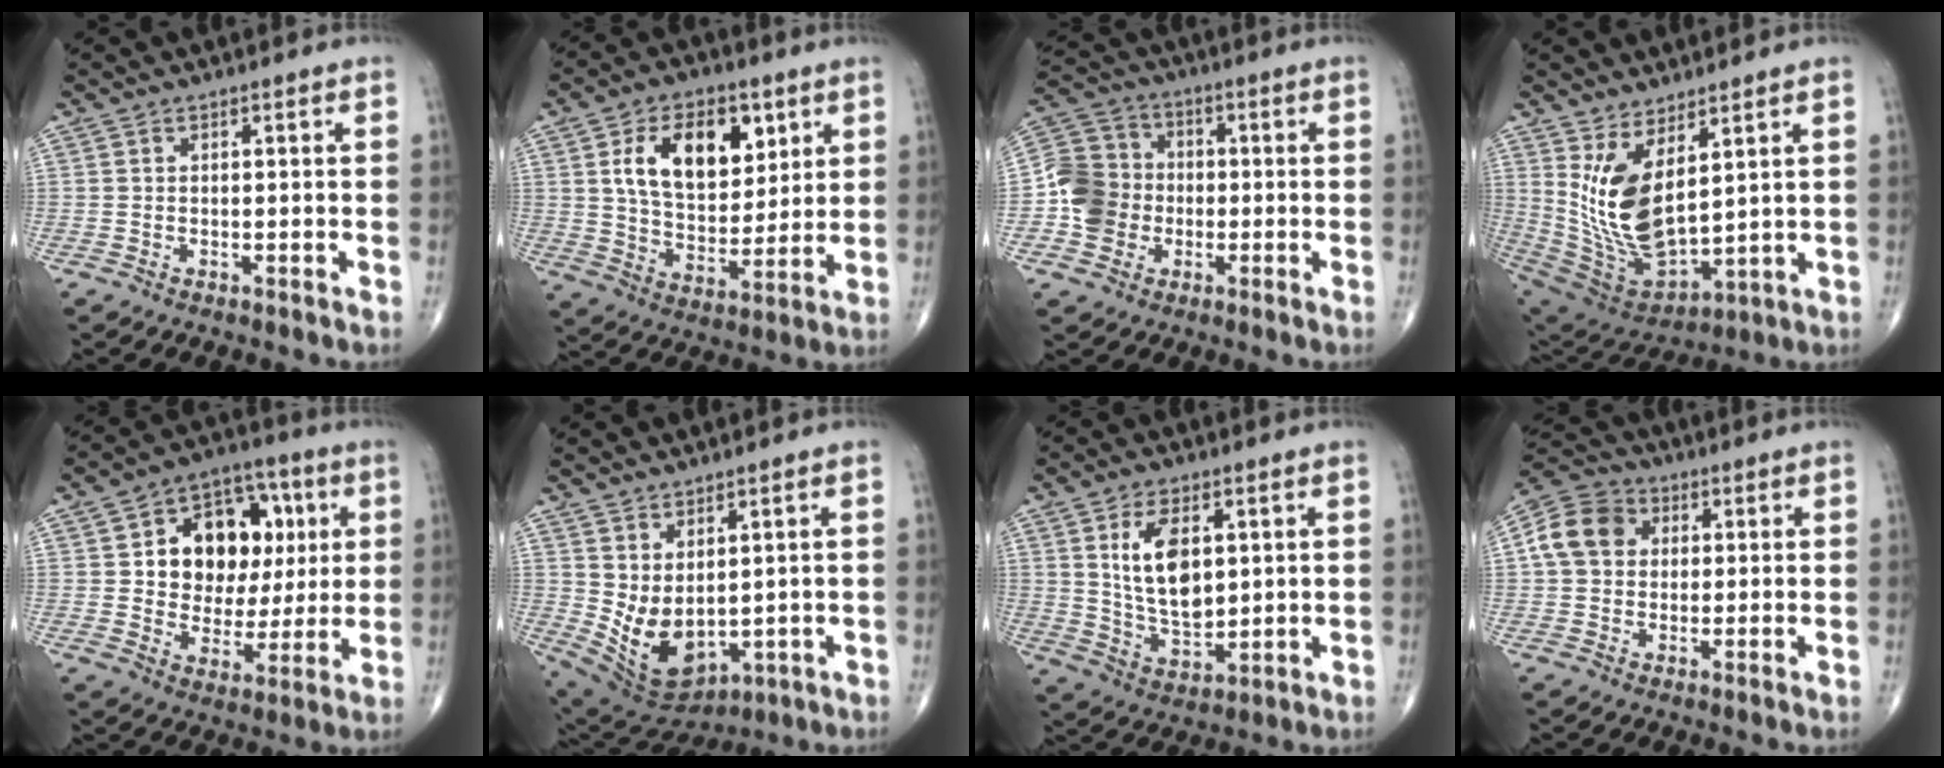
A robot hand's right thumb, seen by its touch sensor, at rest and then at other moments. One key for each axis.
{"total": 16.3, "fx": 5.9, "fy": 9.8, "fz": 11.6, "tx": -0.149, "ty": -0.025, "tz": 0.109}
{"total": 10.5, "fx": -2.0, "fy": 9.4, "fz": 4.2, "tx": -0.055, "ty": 0.027, "tz": -0.046}
{"total": 14.8, "fx": 5.1, "fy": 6.7, "fz": 12.2, "tx": -0.226, "ty": -0.044, "tz": 0.126}
{"total": 17.1, "fx": 3.6, "fy": 12.6, "fz": 11.1, "tx": -0.105, "ty": 0.009, "tz": 0.060}
{"total": 10.9, "fx": 1.5, "fy": 6.4, "fz": 8.7, "tx": -0.145, "ty": -0.028, "tz": 0.060}
{"total": 11.5, "fx": 2.9, "fy": 6.6, "fz": 9.0, "tx": -0.142, "ty": -0.020, "tz": 0.064}
{"total": 9.9, "fx": 1.9, "fy": 8.1, "fz": 5.4, "tx": -0.087, "ty": 0.017, "tz": 0.023}